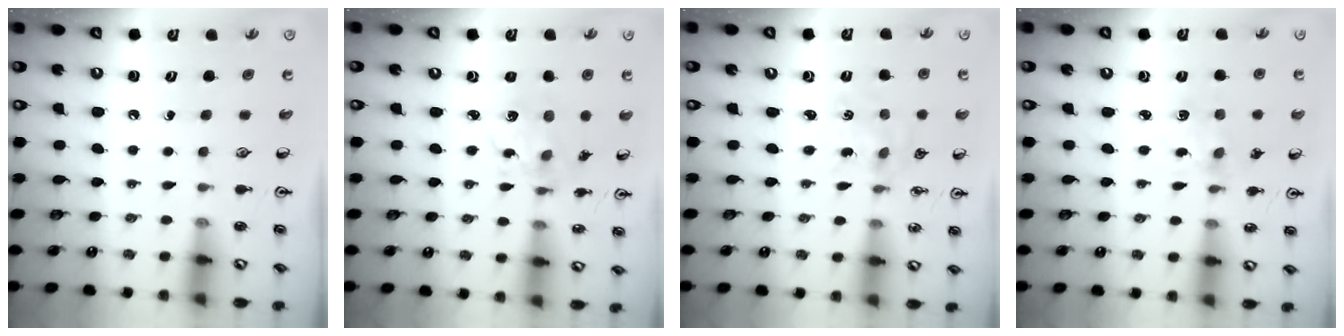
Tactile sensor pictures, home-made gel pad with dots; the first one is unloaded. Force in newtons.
{"total": 4.7, "press": 4.5, "slide": 1.3}
{"total": 2.3, "press": 2.3, "slide": 0.3}
{"total": 2.0, "press": 2.0, "slide": 0.4}